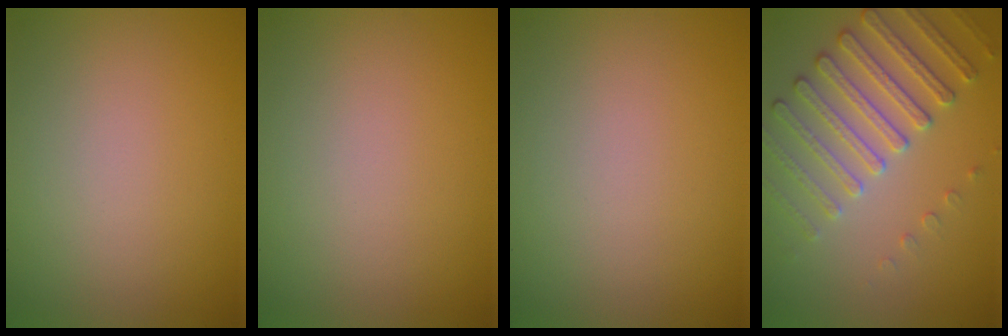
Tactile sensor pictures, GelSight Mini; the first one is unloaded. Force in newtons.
{"total": 0.0}
{"total": 0.0}
{"total": 4.3, "press": 4.2, "slide": 1.0}